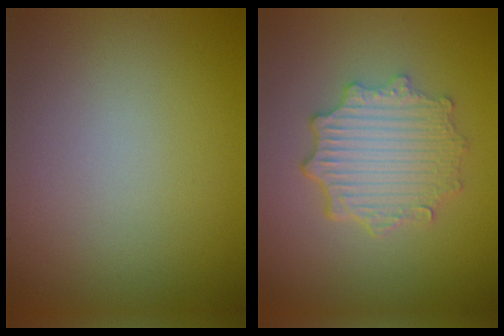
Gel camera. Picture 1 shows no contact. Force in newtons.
{"total": 4.7, "press": 3.8, "slide": 2.8}